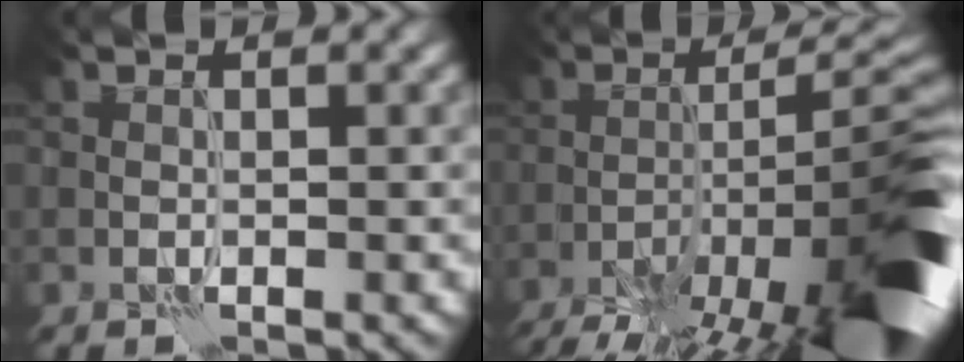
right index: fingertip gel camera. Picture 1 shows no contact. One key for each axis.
{"total": 14.3, "fx": -8.3, "fy": 3.9, "fz": 11.0, "tx": -0.159, "ty": 0.008, "tz": -0.133}